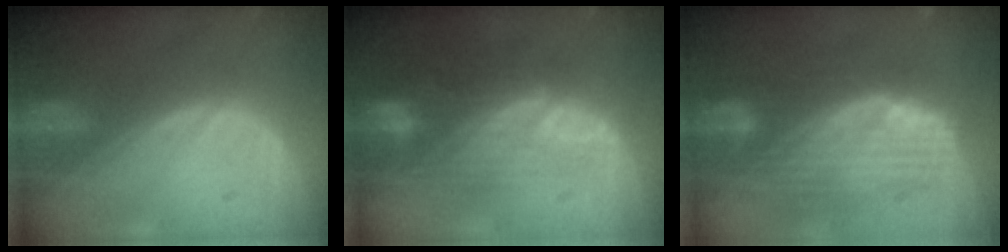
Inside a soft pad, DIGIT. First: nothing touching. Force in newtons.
{"total": 9.7, "press": 8.2, "slide": 5.2}
{"total": 10.0, "press": 8.8, "slide": 4.7}